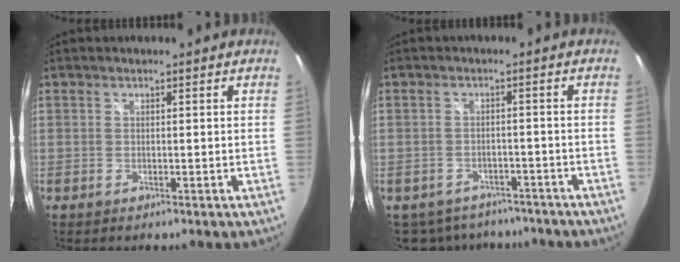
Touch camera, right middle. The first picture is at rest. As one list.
[{"total": 10.9, "force": [-8.6, 5.8, 3.3], "torque": [-0.082, 0.001, -0.112]}]